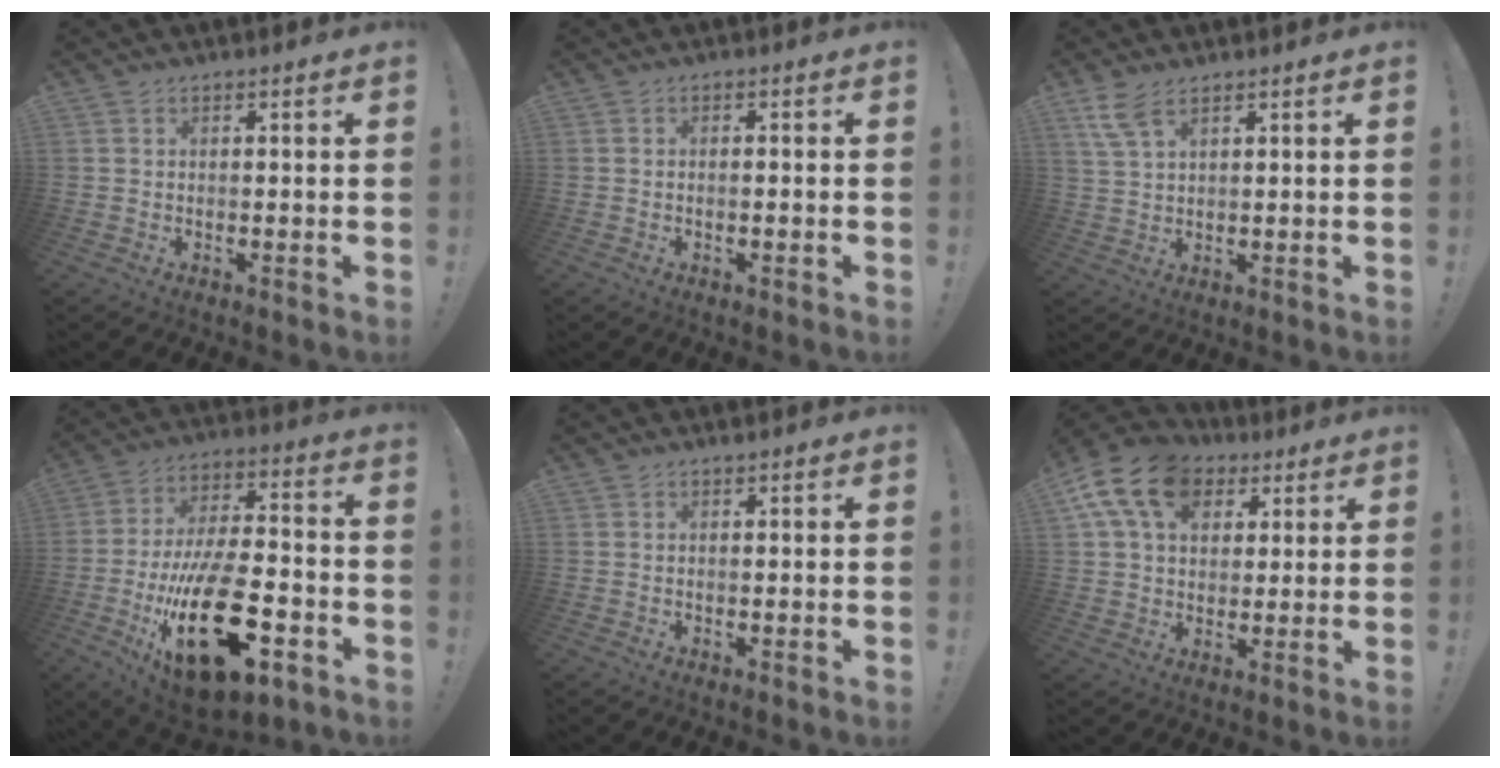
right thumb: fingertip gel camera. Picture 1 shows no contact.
{"total": 1.2, "force": [-0.9, 0.2, 0.9], "torque": [-0.018, 0.004, -0.015]}
{"total": 6.6, "force": [4.2, 2.6, 4.4], "torque": [-0.083, -0.014, 0.081]}
{"total": 28.9, "force": [-9.6, 13.4, 23.7], "torque": [-0.428, 0.058, -0.143]}
{"total": 0.0}
{"total": 16.6, "force": [6.8, 11.7, 9.6], "torque": [-0.169, -0.018, 0.129]}